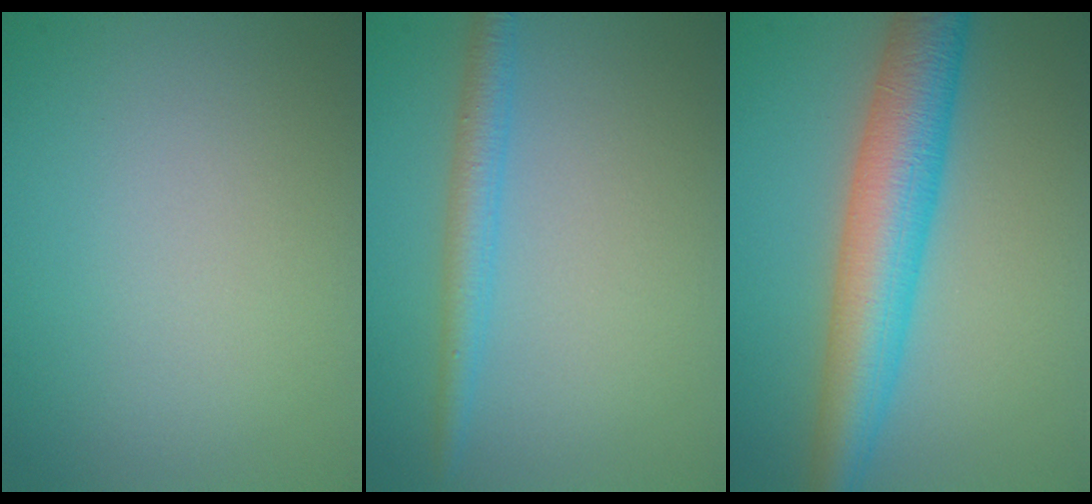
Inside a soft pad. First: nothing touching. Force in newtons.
{"total": 2.6, "press": 2.6, "slide": 0.1}
{"total": 7.2, "press": 7.2, "slide": 0.1}